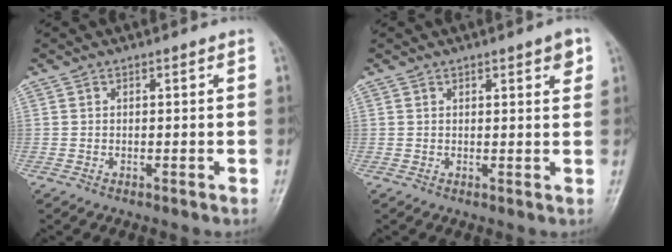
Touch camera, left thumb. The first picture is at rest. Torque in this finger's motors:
{"motor_torque": [-0.19, 0.02, -0.23, 0.06, 0.00]}